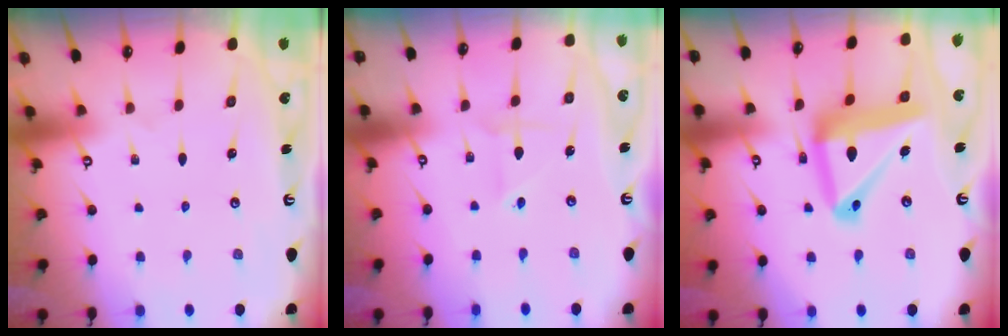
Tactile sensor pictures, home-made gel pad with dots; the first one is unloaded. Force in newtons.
{"total": 2.7, "press": 2.6, "slide": 0.3}
{"total": 18.0, "press": 17.9, "slide": 2.1}